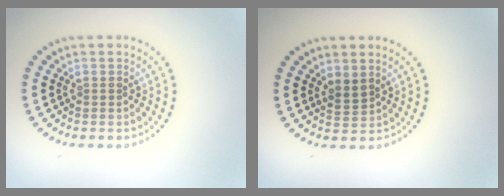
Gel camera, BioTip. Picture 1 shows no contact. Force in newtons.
{"total": 1.5, "press": 1.2, "slide": 0.9}